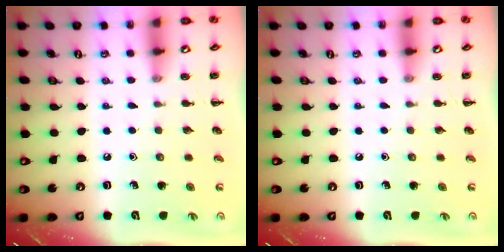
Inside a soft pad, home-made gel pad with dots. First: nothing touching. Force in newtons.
{"total": 0.0}